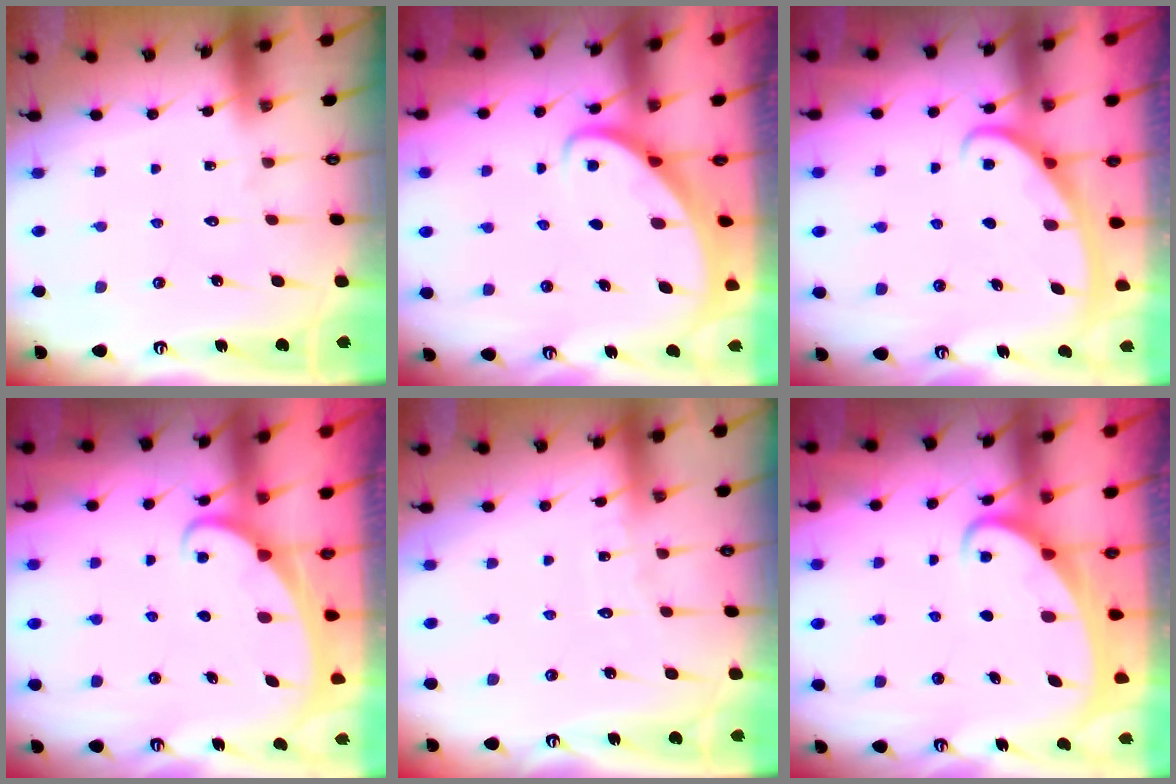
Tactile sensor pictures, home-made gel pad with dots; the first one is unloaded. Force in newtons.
{"total": 2.2, "press": 2.2, "slide": 0.3}
{"total": 2.9, "press": 2.9, "slide": 0.4}
{"total": 1.9, "press": 1.9, "slide": 0.1}
{"total": 3.2, "press": 3.2, "slide": 0.4}
{"total": 2.7, "press": 2.7, "slide": 0.4}